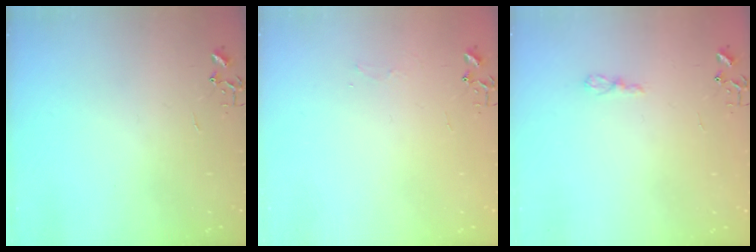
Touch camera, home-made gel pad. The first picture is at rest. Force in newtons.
{"total": 3.8, "press": 3.8, "slide": 0.4}
{"total": 4.4, "press": 4.4, "slide": 0.6}